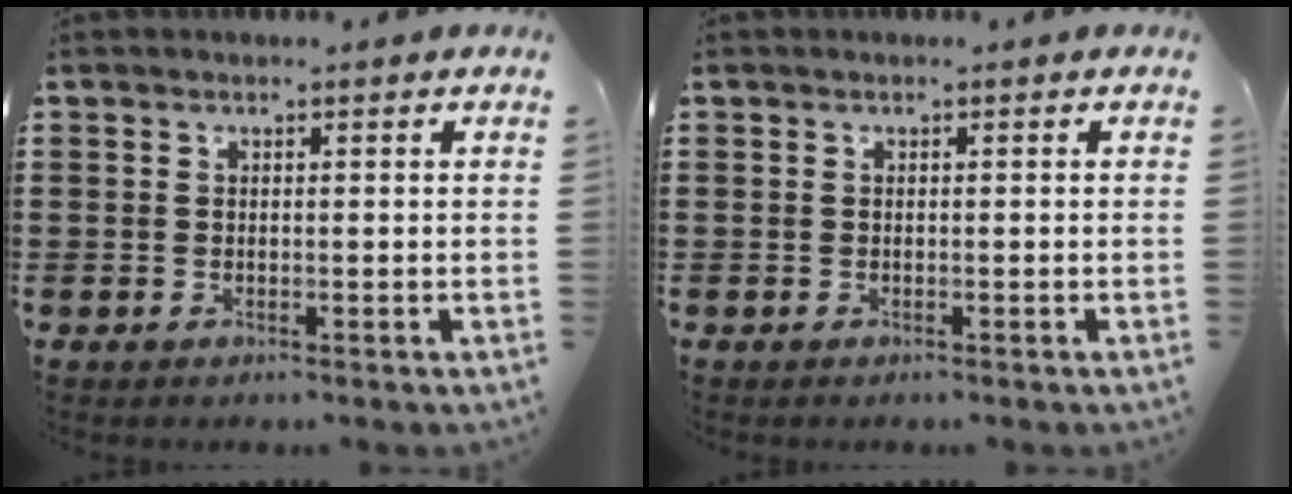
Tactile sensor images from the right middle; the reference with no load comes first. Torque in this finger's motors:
{"motor_torque": [-0.24, 0.39, -0.02, -0.01]}